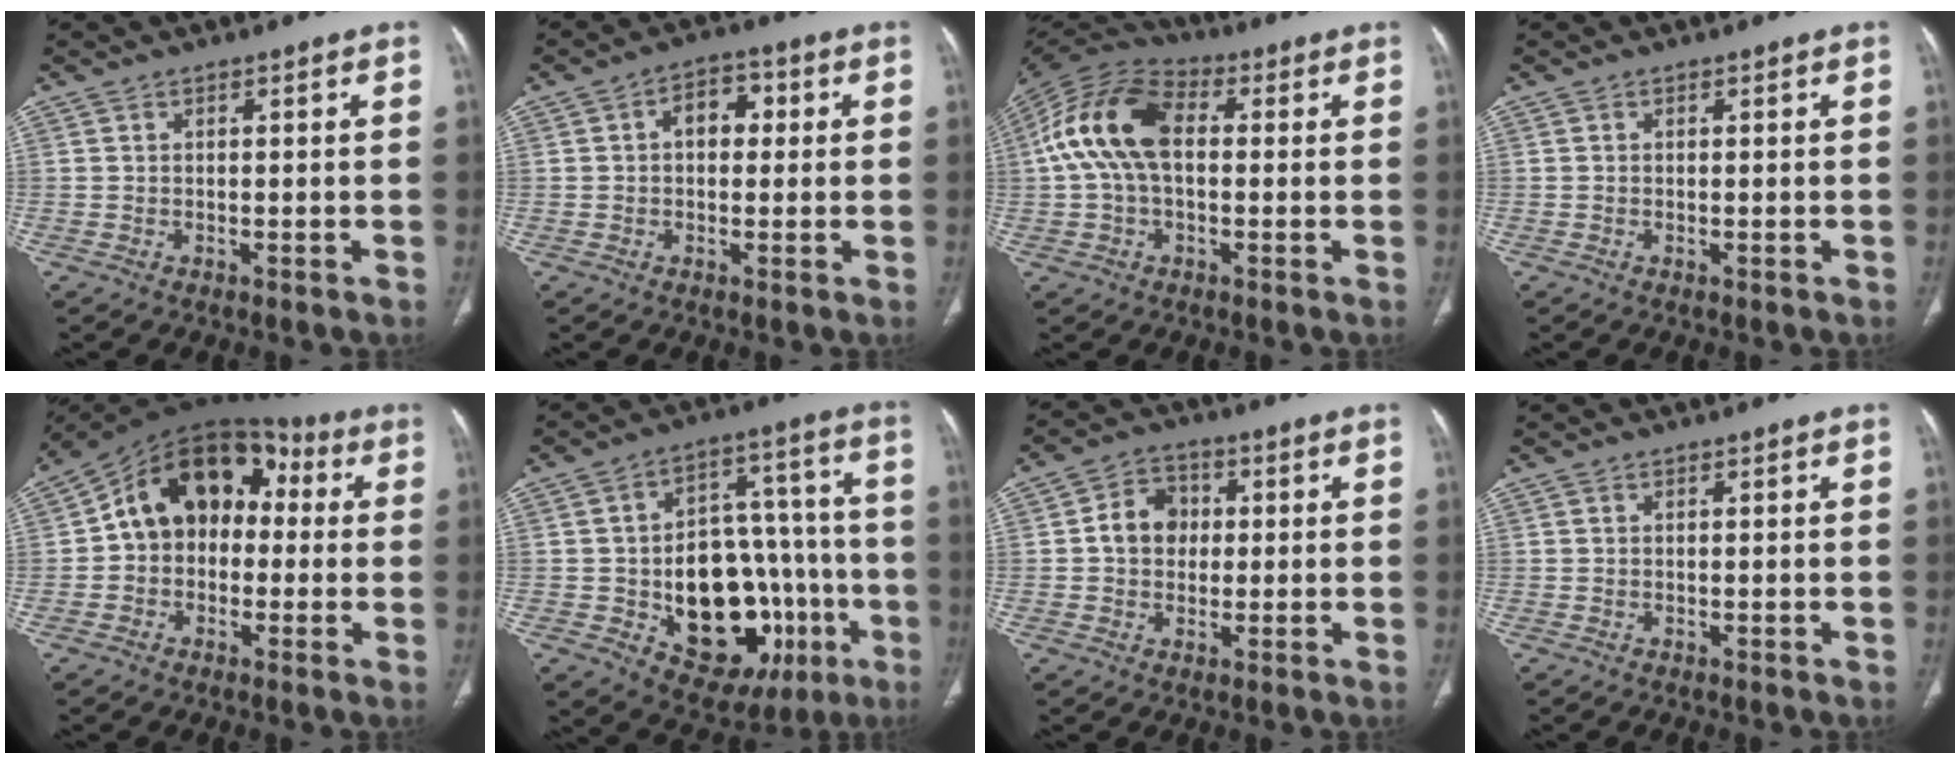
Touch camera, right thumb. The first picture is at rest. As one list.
[{"total": 5.7, "force": [0.8, 3.9, 4.1], "torque": [-0.039, 0.017, 0.004]}, {"total": 14.7, "force": [1.4, 8.9, 11.6], "torque": [-0.230, 0.037, 0.015]}, {"total": 0.0}, {"total": 15.8, "force": [1.4, 11.5, 10.7], "torque": [-0.127, 0.052, 0.008]}, {"total": 24.9, "force": [-6.8, 15.6, 18.2], "torque": [-0.216, 0.042, -0.072]}, {"total": 7.3, "force": [0.6, 6.1, 4.0], "torque": [-0.043, 0.014, 0.003]}, {"total": 0.0}]